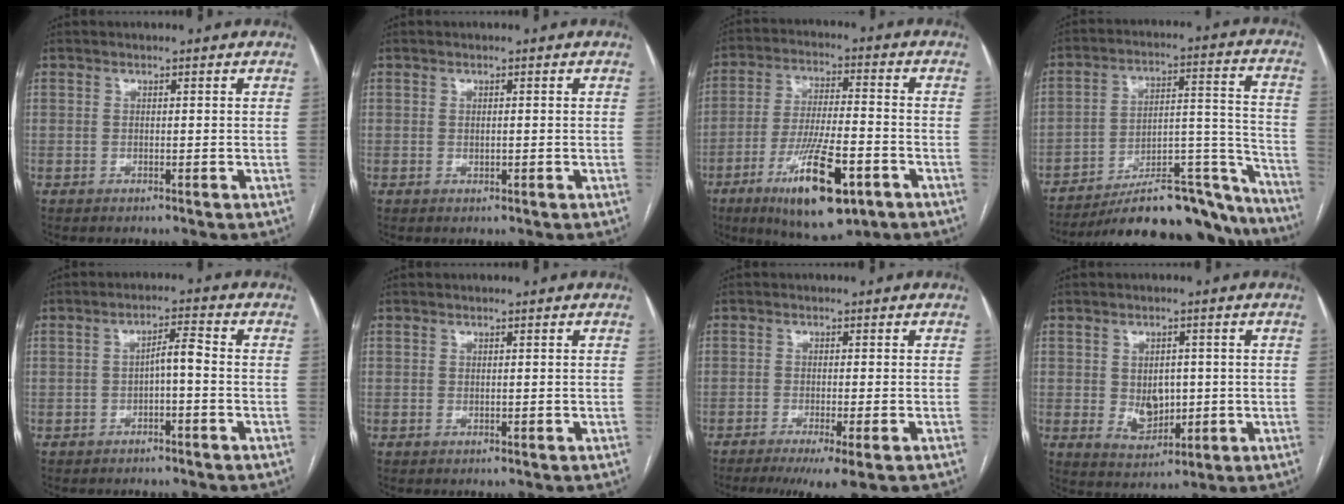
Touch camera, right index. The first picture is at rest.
{"total": 0.7, "force": [0.0, 0.3, 0.6], "torque": [-0.011, -0.002, 0.002]}
{"total": 15.6, "force": [-7.7, 3.6, 13.0], "torque": [-0.240, -0.021, -0.121]}
{"total": 27.0, "force": [-24.0, 5.7, 11.1], "torque": [-0.114, 0.025, -0.339]}
{"total": 3.3, "force": [-0.9, 0.6, 3.1], "torque": [-0.051, 0.012, -0.013]}
{"total": 0.0}
{"total": 7.2, "force": [-5.1, 0.0, 5.1], "torque": [-0.072, -0.019, -0.078]}
{"total": 5.7, "force": [-0.1, 4.0, 4.1], "torque": [-0.066, -0.001, 0.014]}